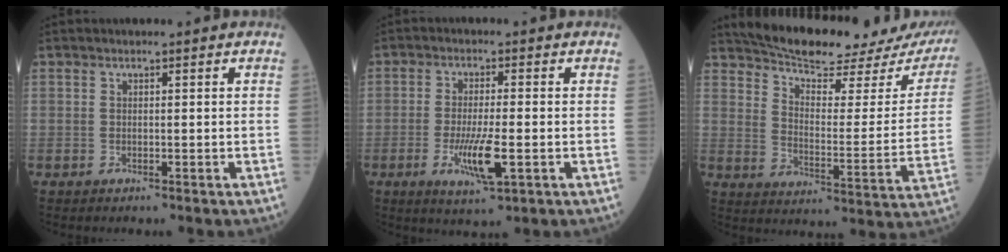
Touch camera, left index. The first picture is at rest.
{"total": 6.5, "force": [-2.0, 0.9, 6.1], "torque": [-0.123, -0.014, -0.032]}
{"total": 23.8, "force": [22.1, 3.2, 8.2], "torque": [-0.121, -0.061, 0.285]}